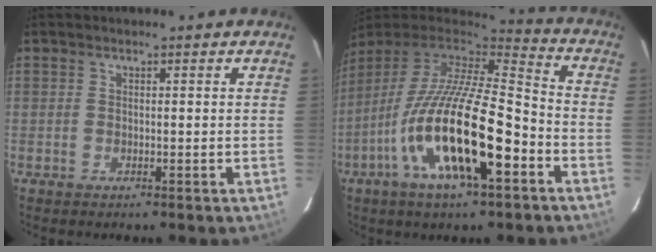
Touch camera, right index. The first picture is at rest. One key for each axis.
{"total": 22.0, "fx": -8.9, "fy": 5.9, "fz": 19.3, "tx": -0.350, "ty": -0.035, "tz": -0.165}